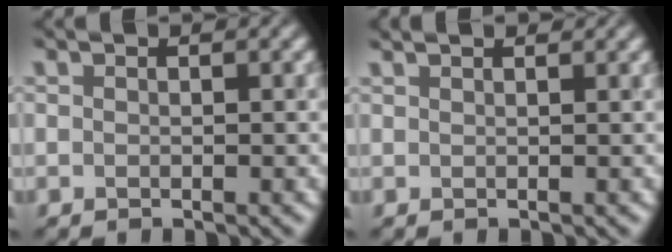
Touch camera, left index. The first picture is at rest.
{"total": 1.1, "force": [1.1, 0.0, 0.2], "torque": [-0.003, 0.005, 0.017]}